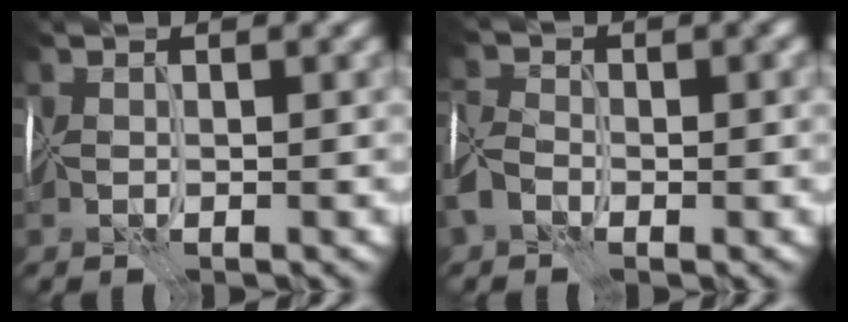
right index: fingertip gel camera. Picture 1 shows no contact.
{"total": 3.4, "force": [-1.5, 2.4, 1.9], "torque": [-0.041, 0.010, -0.042]}